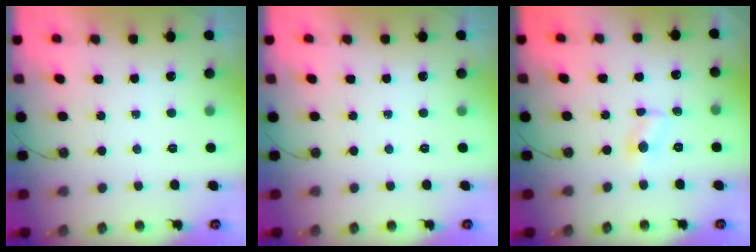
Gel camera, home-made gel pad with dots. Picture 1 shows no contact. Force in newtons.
{"total": 0.0}
{"total": 2.3, "press": 2.3, "slide": 0.2}